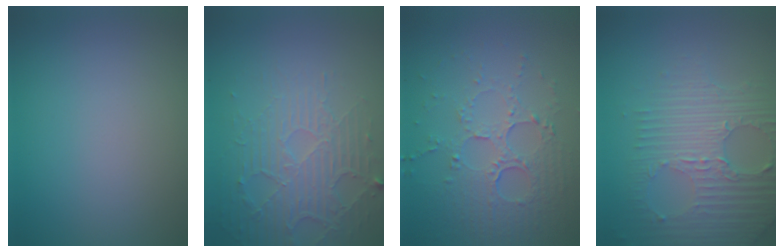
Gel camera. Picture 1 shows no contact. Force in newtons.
{"total": 5.5, "press": 3.5, "slide": 4.3}
{"total": 5.5, "press": 3.7, "slide": 4.1}
{"total": 6.6, "press": 4.5, "slide": 4.9}